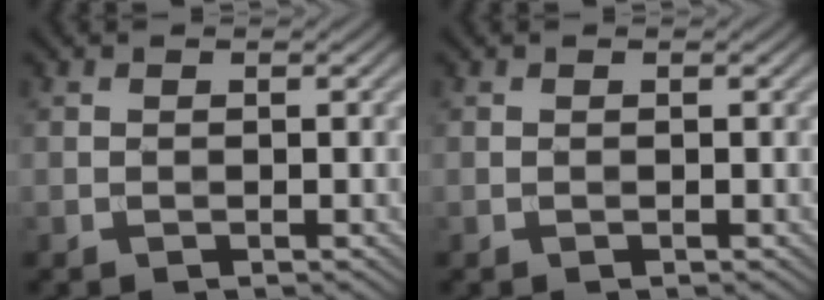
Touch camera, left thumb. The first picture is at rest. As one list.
[{"total": 0.0}]